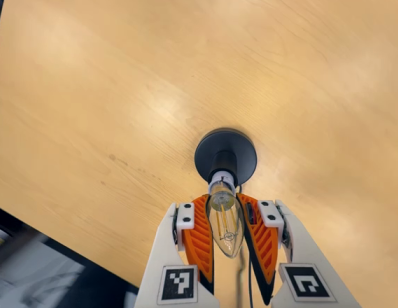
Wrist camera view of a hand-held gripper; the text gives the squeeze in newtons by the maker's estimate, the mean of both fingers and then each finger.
{"total": 23.2, "left": 22.0, "right": 24.5}